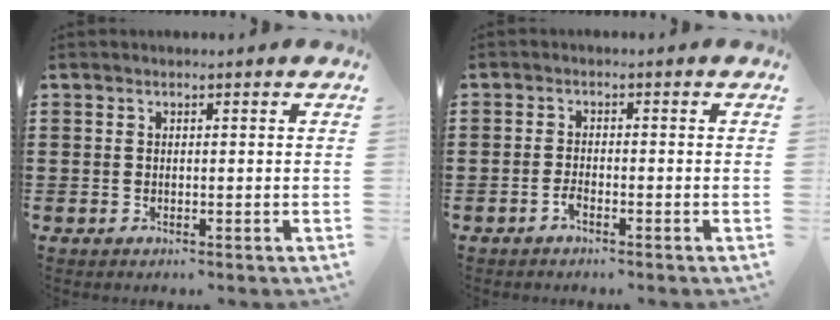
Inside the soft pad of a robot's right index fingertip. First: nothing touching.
{"total": 1.6, "force": [-1.2, 0.3, 1.0], "torque": [-0.028, -0.005, -0.024]}